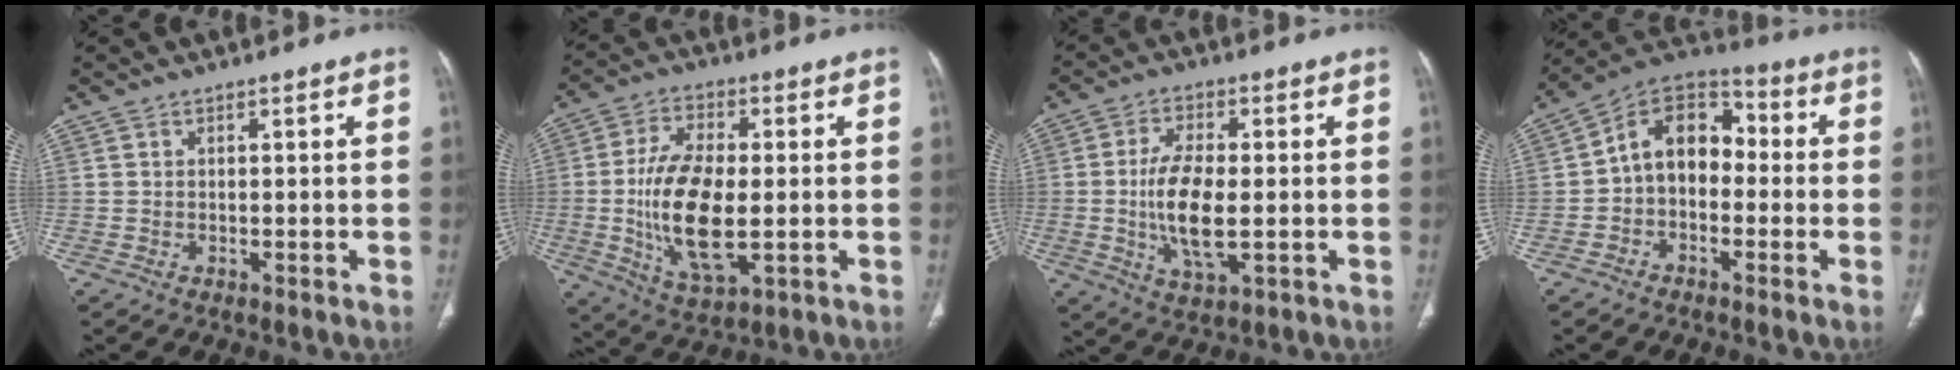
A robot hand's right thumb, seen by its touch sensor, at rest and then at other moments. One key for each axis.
{"total": 15.7, "fx": -1.4, "fy": 7.4, "fz": 13.7, "tx": -0.260, "ty": -0.008, "tz": -0.021}
{"total": 10.8, "fx": -1.0, "fy": 4.4, "fz": 9.8, "tx": -0.194, "ty": -0.006, "tz": -0.016}
{"total": 11.4, "fx": -1.0, "fy": 8.3, "fz": 7.8, "tx": -0.094, "ty": 0.044, "tz": -0.036}